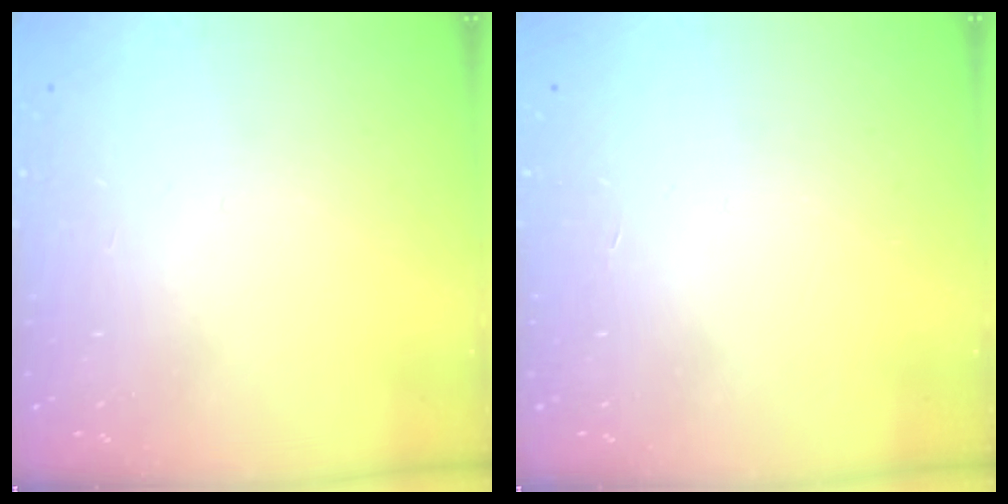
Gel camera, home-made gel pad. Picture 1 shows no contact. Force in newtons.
{"total": 1.5, "press": 1.5, "slide": 0.1}